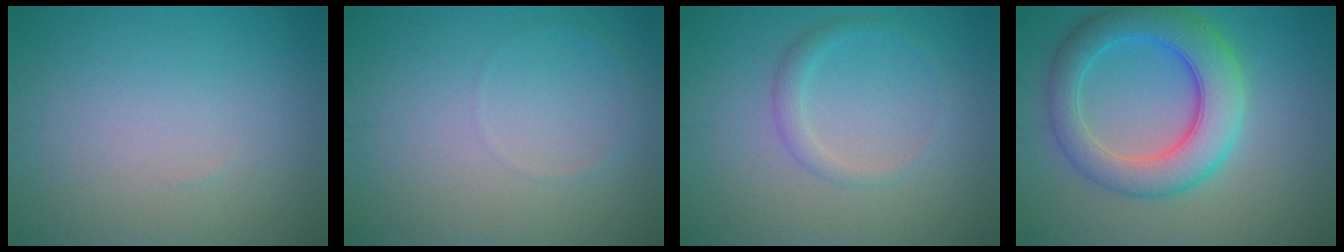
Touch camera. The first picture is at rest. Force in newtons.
{"total": 0.6, "press": 0.6, "slide": 0.1}
{"total": 1.7, "press": 1.7, "slide": 0.1}
{"total": 7.2, "press": 7.2, "slide": 0.2}